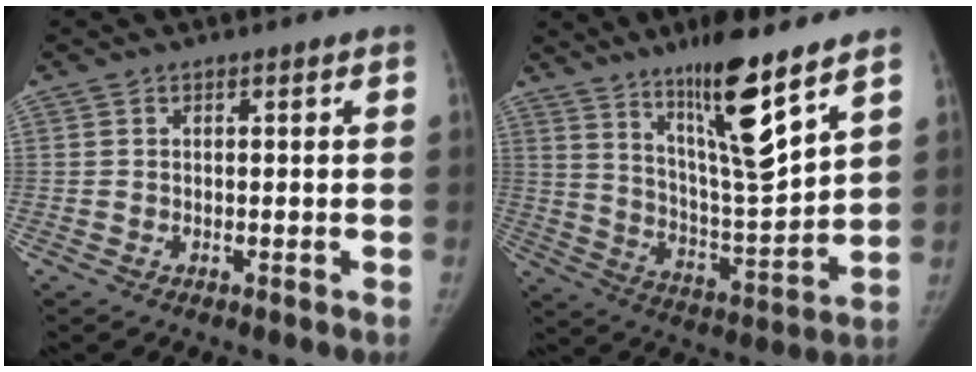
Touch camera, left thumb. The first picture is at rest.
{"total": 16.6, "force": [10.8, 2.1, 12.5], "torque": [-0.197, -0.077, 0.194]}